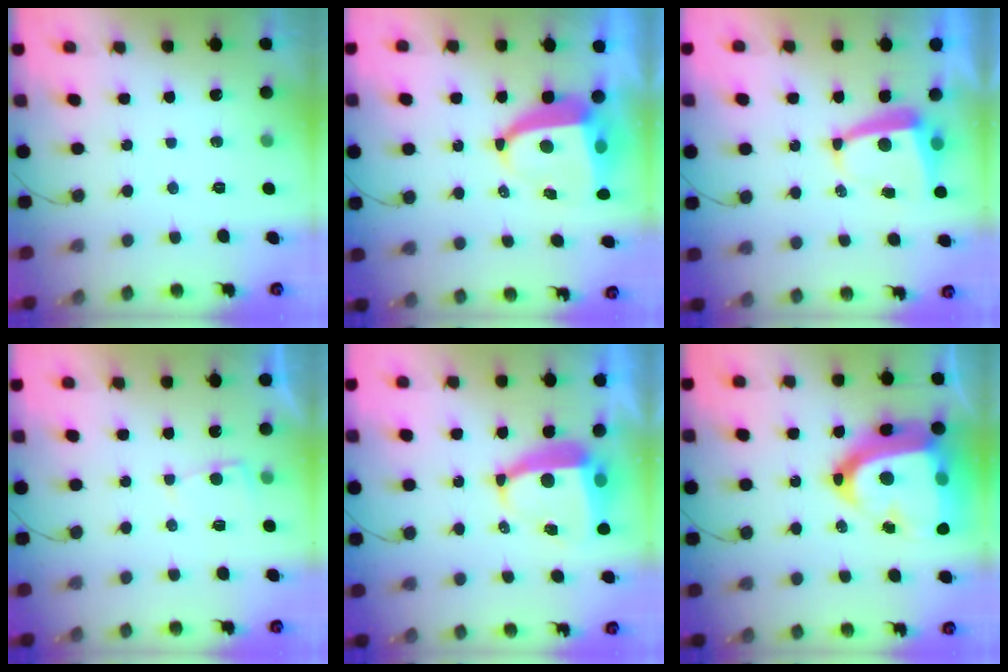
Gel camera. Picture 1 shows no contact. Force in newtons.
{"total": 9.0, "press": 8.9, "slide": 1.2}
{"total": 5.4, "press": 5.4, "slide": 0.6}
{"total": 2.1, "press": 2.1, "slide": 0.3}
{"total": 9.4, "press": 9.3, "slide": 1.2}
{"total": 29.8, "press": 29.7, "slide": 2.4}